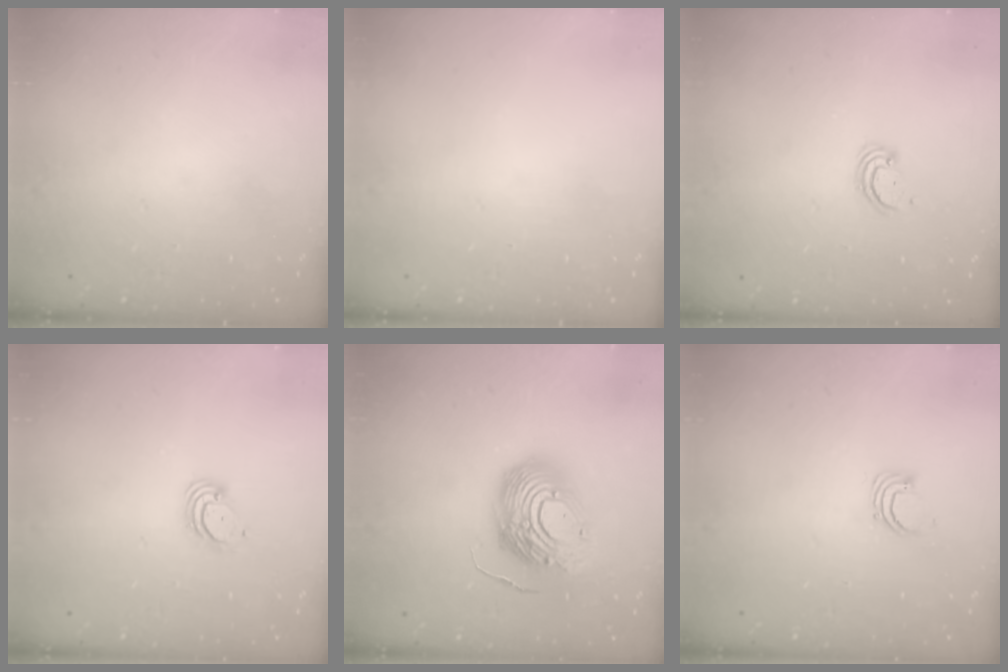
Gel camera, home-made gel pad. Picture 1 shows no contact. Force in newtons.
{"total": 0.0}
{"total": 2.6, "press": 2.6, "slide": 0.2}
{"total": 4.1, "press": 4.0, "slide": 0.3}
{"total": 17.1, "press": 16.9, "slide": 2.7}
{"total": 2.5, "press": 2.5, "slide": 0.1}